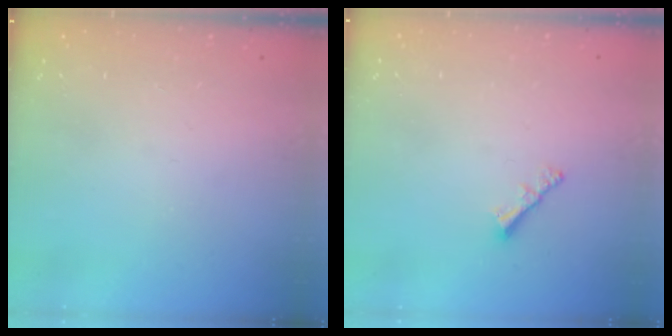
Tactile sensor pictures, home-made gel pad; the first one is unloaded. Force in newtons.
{"total": 1.9, "press": 1.8, "slide": 0.5}